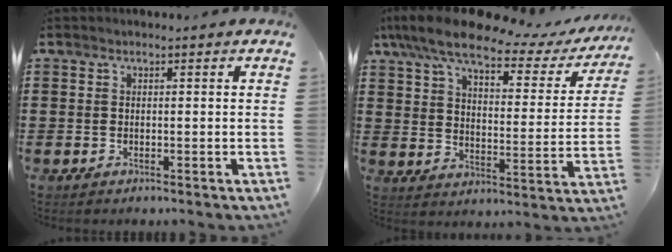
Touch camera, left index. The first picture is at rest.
{"total": 9.5, "force": [7.3, 2.1, 5.6], "torque": [-0.130, -0.033, 0.121]}